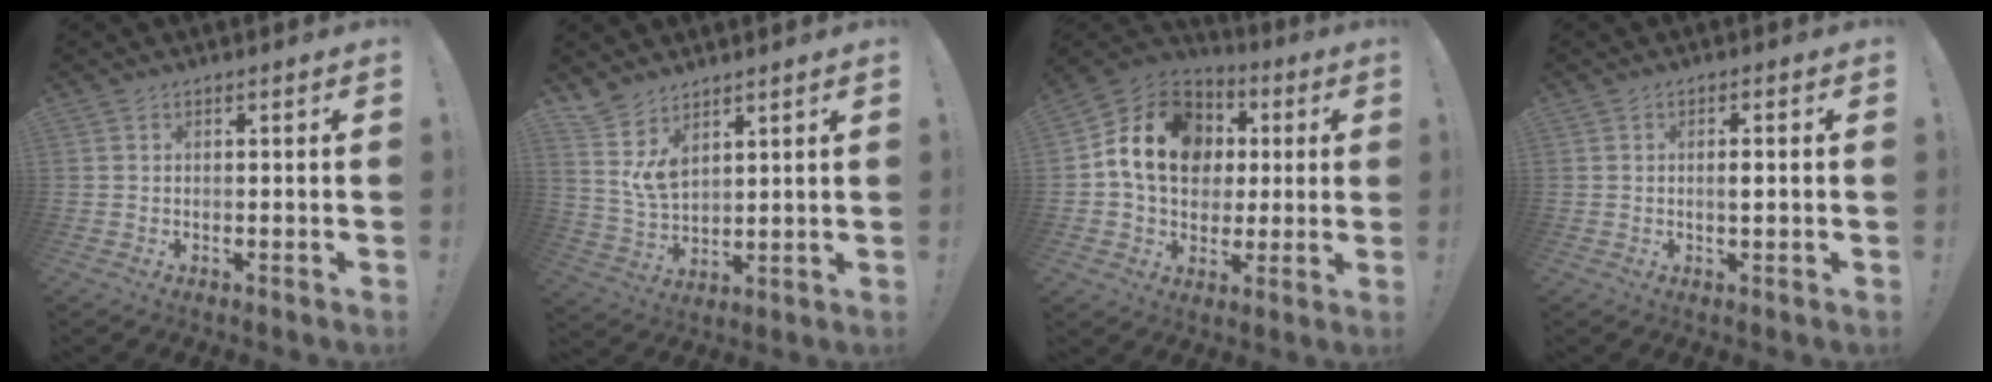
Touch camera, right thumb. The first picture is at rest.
{"total": 8.0, "force": [5.2, 4.5, 4.1], "torque": [-0.074, -0.031, 0.104]}
{"total": 17.7, "force": [3.5, 14.0, 10.1], "torque": [-0.151, 0.003, 0.074]}
{"total": 2.1, "force": [-0.1, 0.5, 2.0], "torque": [-0.021, -0.004, -0.007]}